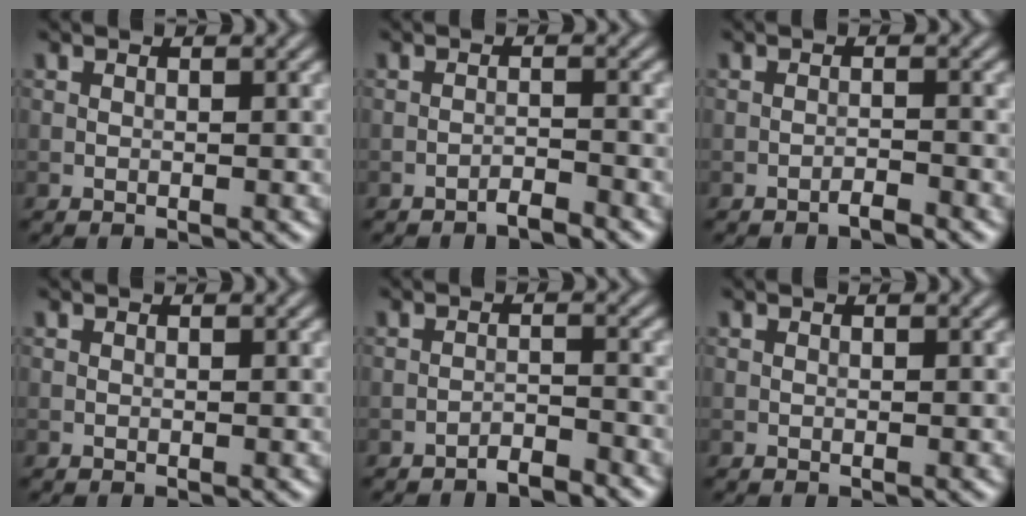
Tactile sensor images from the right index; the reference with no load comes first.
{"total": 1.5, "force": [-1.4, 0.0, 0.5], "torque": [-0.003, 0.006, -0.029]}
{"total": 1.1, "force": [-1.0, 0.0, 0.5], "torque": [-0.005, 0.005, -0.022]}
{"total": 0.0}
{"total": 2.0, "force": [-1.9, 0.1, 0.5], "torque": [-0.002, 0.007, -0.036]}
{"total": 0.0}